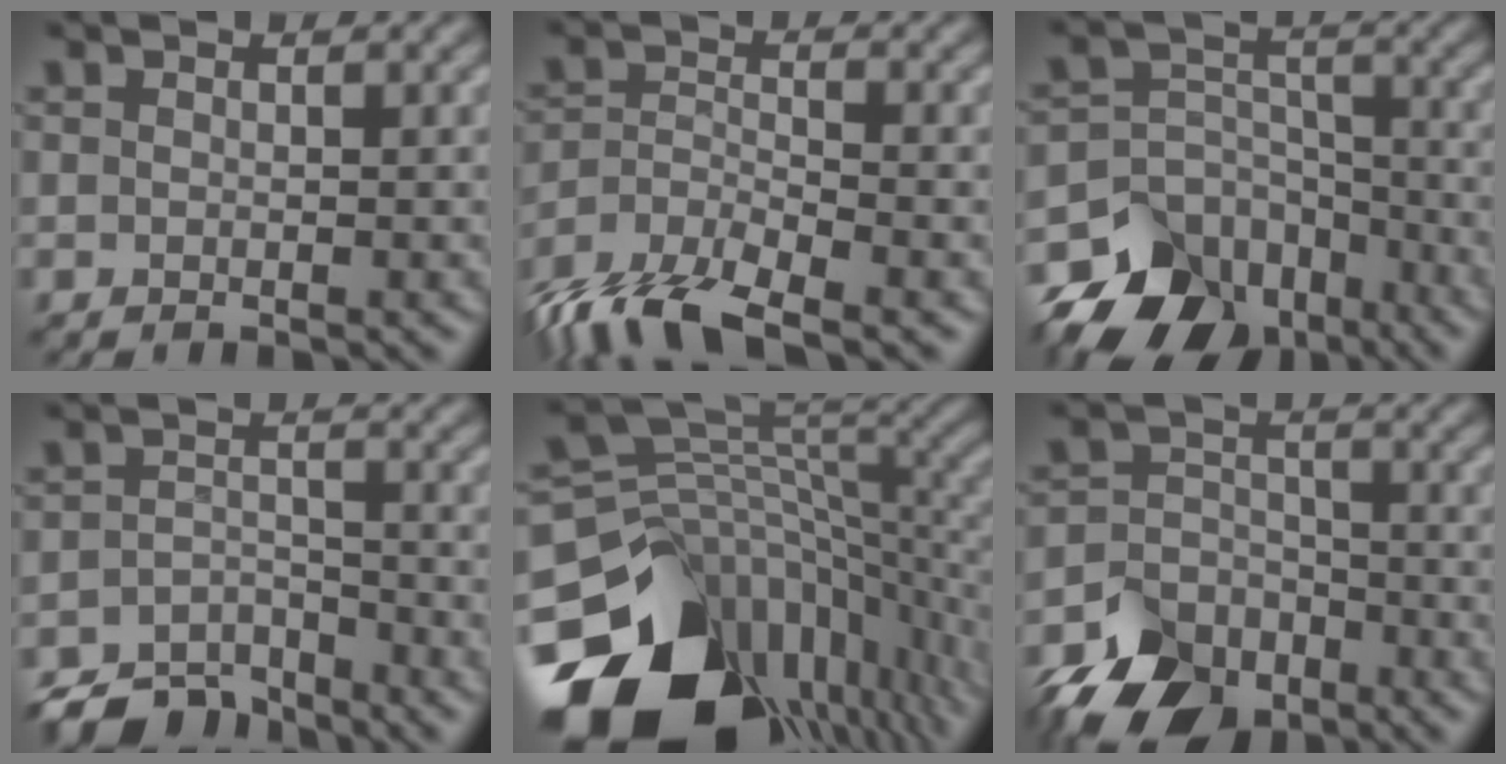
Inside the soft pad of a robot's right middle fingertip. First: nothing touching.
{"total": 7.1, "force": [-5.7, 2.1, 3.7], "torque": [-0.073, -0.004, -0.117]}
{"total": 12.7, "force": [-9.5, 7.8, 3.3], "torque": [-0.064, -0.010, -0.159]}
{"total": 4.9, "force": [-4.6, 1.6, 0.7], "torque": [-0.008, 0.000, -0.088]}
{"total": 18.0, "force": [-9.2, 11.6, 10.2], "torque": [-0.211, -0.011, -0.132]}
{"total": 8.7, "force": [-7.0, 4.6, 2.4], "torque": [-0.038, -0.011, -0.127]}